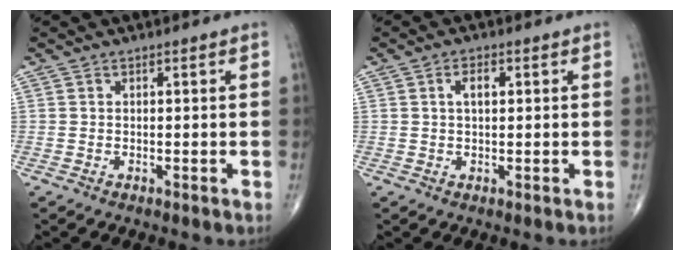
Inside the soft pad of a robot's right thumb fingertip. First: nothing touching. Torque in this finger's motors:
{"motor_torque": [0.08, 1.13, 0.22, -0.07, 0.08]}